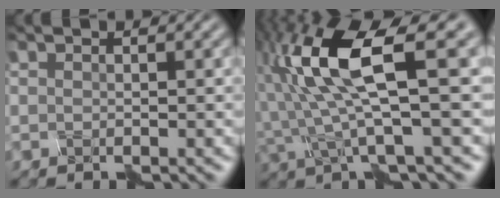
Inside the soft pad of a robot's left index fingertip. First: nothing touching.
{"total": 9.5, "force": [1.0, 2.4, 9.1], "torque": [-0.189, 0.009, 0.023]}